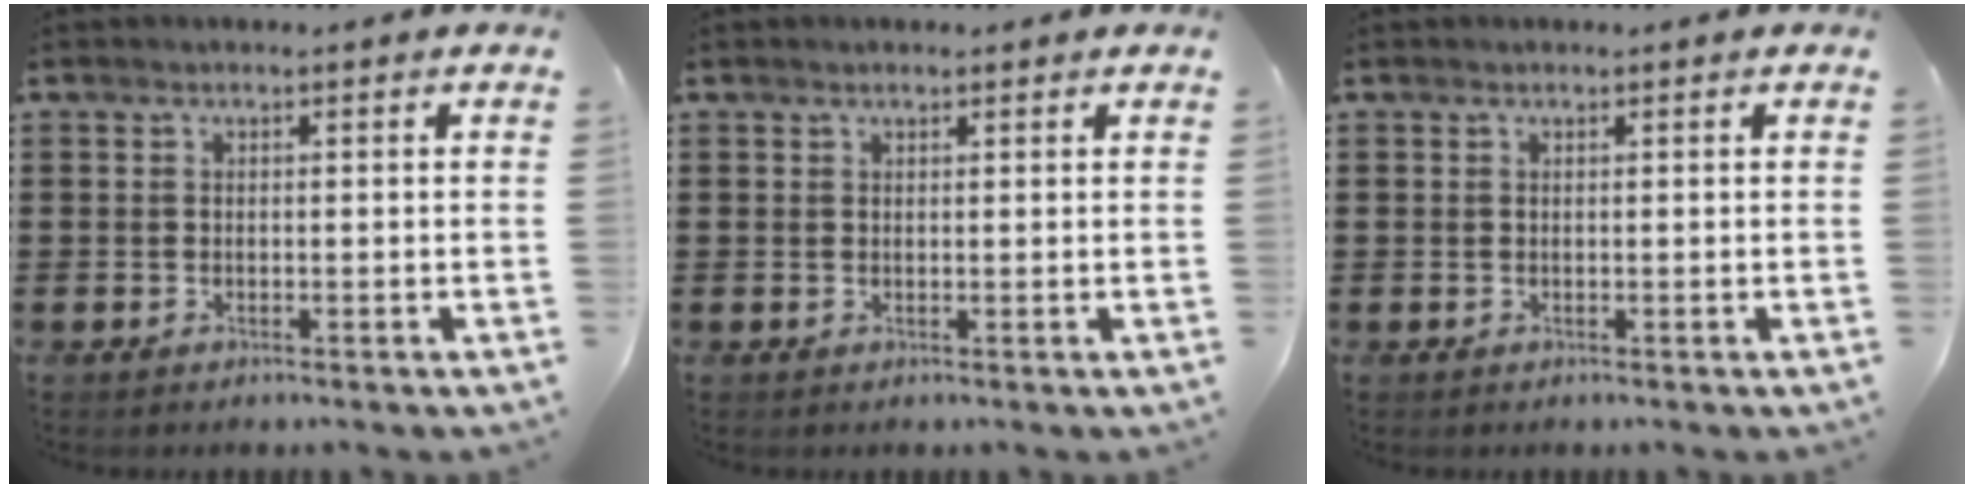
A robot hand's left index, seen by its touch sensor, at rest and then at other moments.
{"total": 0.7, "force": [0.6, 0.2, 0.2], "torque": [-0.006, 0.002, 0.011]}
{"total": 0.0}